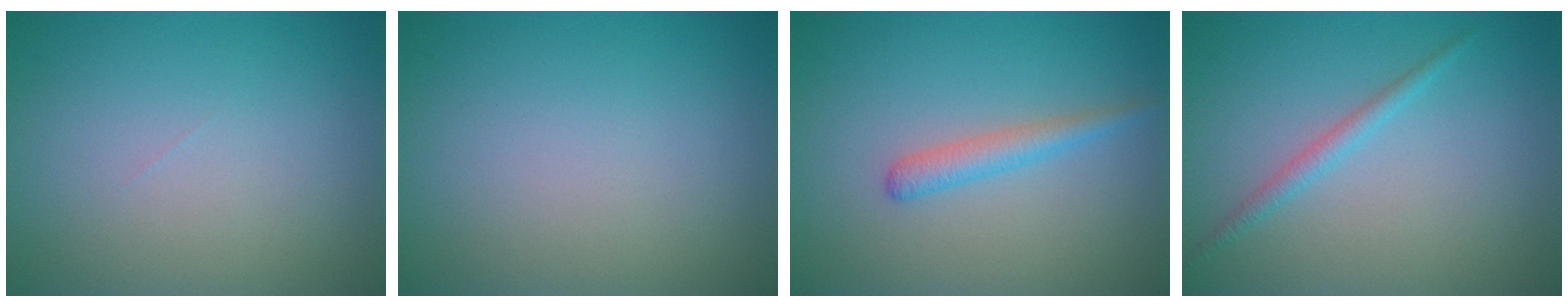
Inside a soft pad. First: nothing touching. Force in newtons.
{"total": 0.0}
{"total": 1.9, "press": 1.9, "slide": 0.0}
{"total": 1.4, "press": 1.4, "slide": 0.1}